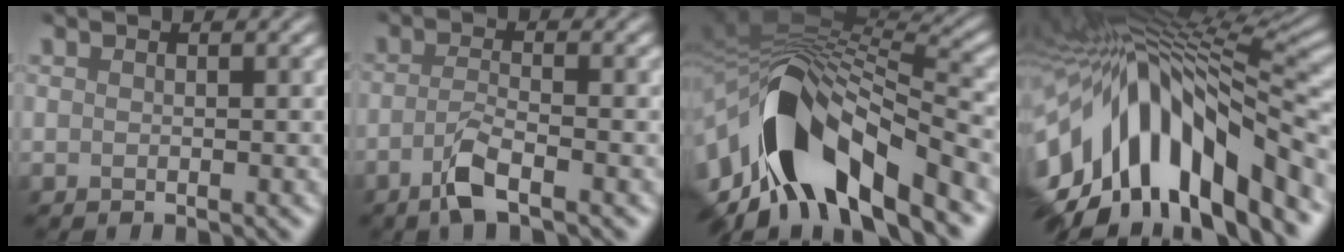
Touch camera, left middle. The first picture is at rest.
{"total": 3.0, "force": [-1.9, 0.5, 2.3], "torque": [-0.053, 0.006, -0.042]}
{"total": 13.4, "force": [-5.5, 5.9, 10.7], "torque": [-0.192, 0.014, -0.090]}
{"total": 15.4, "force": [-4.9, 6.7, 12.9], "torque": [-0.214, 0.029, -0.079]}